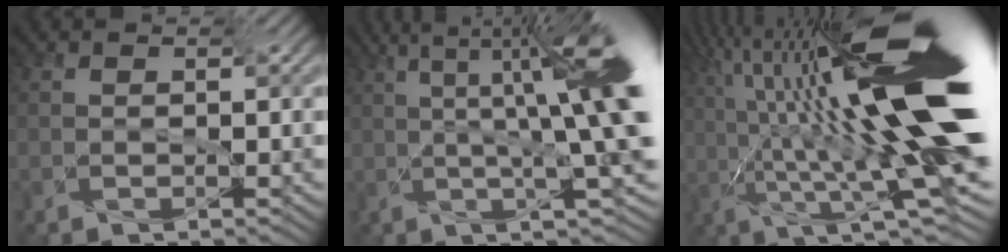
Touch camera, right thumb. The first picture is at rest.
{"total": 12.4, "force": [2.8, 2.8, 11.7], "torque": [-0.181, 0.016, 0.050]}
{"total": 18.5, "force": [2.7, 3.2, 18.1], "torque": [-0.285, 0.035, 0.060]}